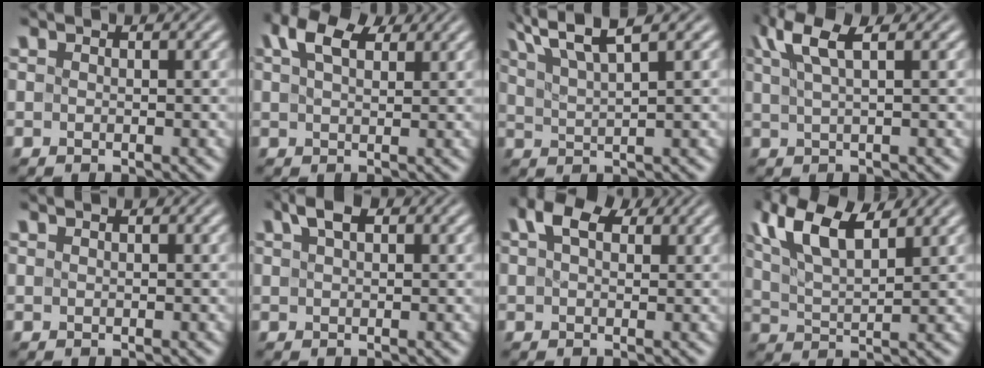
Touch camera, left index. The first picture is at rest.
{"total": 4.9, "force": [2.7, 2.5, 3.2], "torque": [-0.062, 0.015, 0.045]}
{"total": 5.2, "force": [3.5, 1.0, 3.6], "torque": [-0.064, 0.017, 0.064]}
{"total": 4.2, "force": [2.2, 1.0, 3.4], "torque": [-0.062, 0.011, 0.041]}
{"total": 0.0}
{"total": 2.2, "force": [1.2, 1.0, 1.5], "torque": [-0.026, 0.007, 0.020]}
{"total": 4.1, "force": [1.7, 2.5, 2.7], "torque": [-0.050, 0.010, 0.020]}
{"total": 7.7, "force": [4.6, 2.8, 5.5], "torque": [-0.111, 0.017, 0.078]}